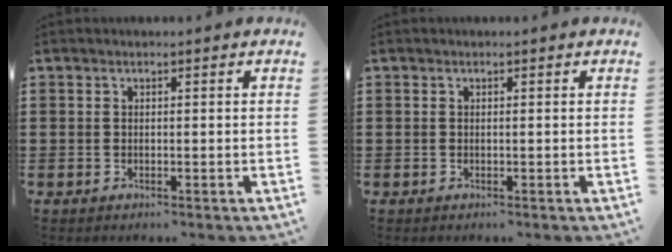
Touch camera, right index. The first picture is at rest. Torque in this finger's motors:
{"motor_torque": [0.00, 0.05, 0.01, 0.00]}